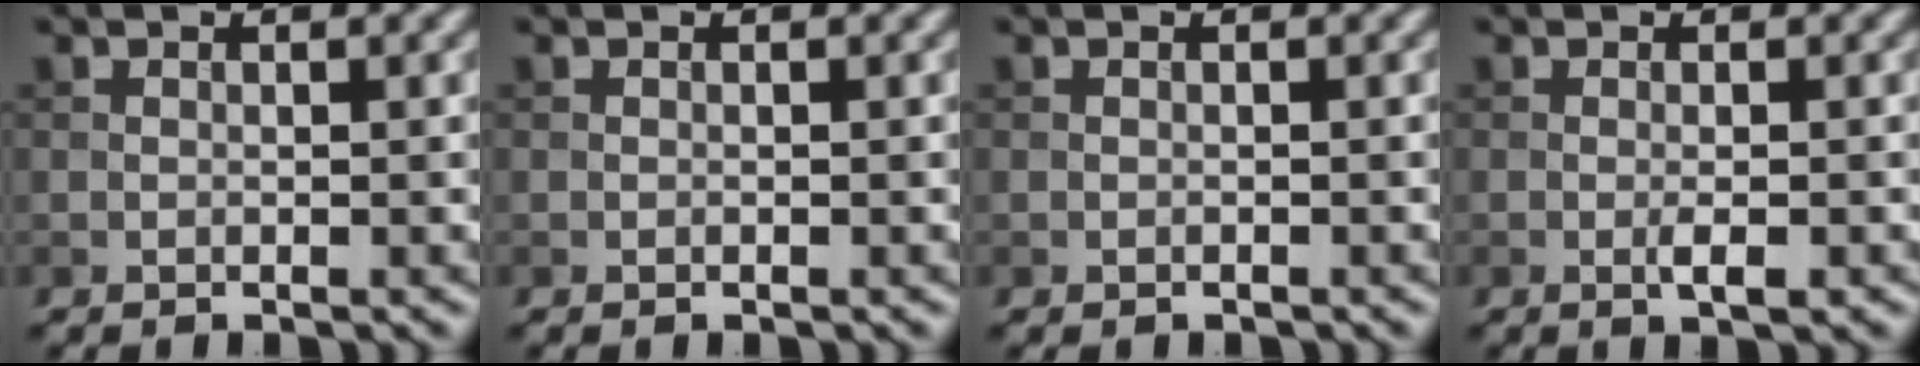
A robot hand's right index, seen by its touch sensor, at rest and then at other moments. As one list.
[{"total": 0.0}, {"total": 0.0}, {"total": 1.5, "force": [-0.5, 0.3, 1.4], "torque": [-0.026, -0.003, -0.009]}]